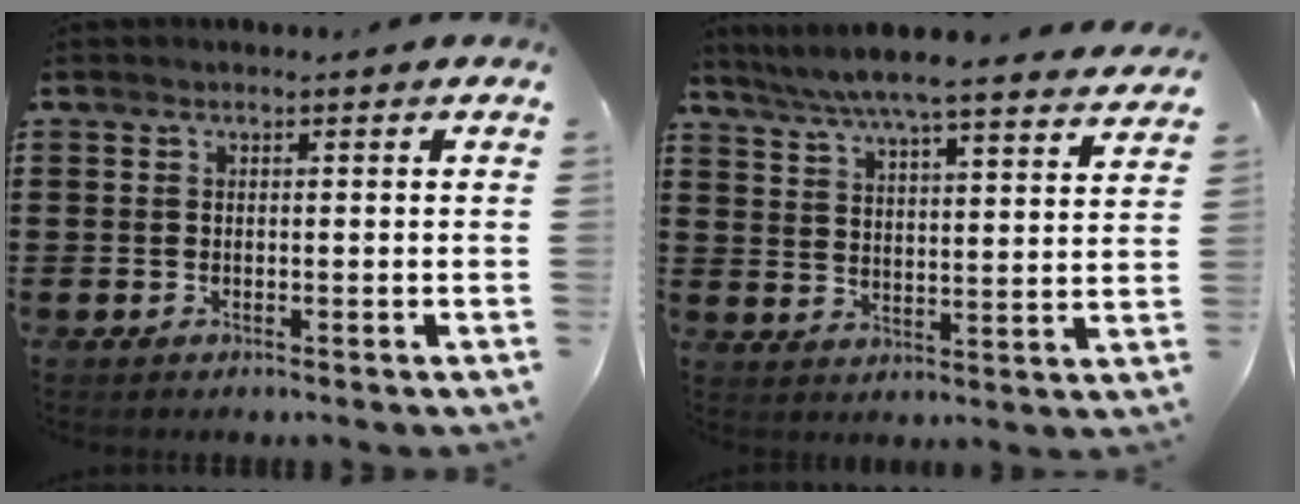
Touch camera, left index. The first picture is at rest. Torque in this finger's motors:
{"motor_torque": [1.43, -0.71, 0.36, 0.21]}